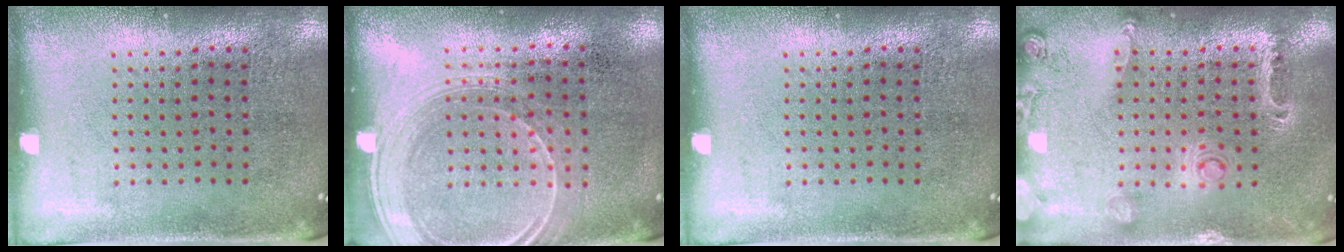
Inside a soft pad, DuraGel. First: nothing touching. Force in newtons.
{"total": 1.8, "press": 1.6, "slide": 0.7}
{"total": 0.0}
{"total": 0.5, "press": 0.4, "slide": 0.3}